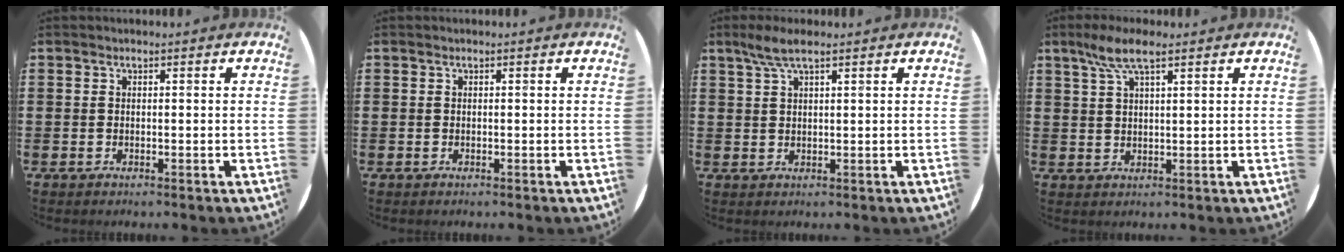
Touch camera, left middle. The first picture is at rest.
{"total": 0.0}
{"total": 3.5, "force": [2.4, 0.6, 2.5], "torque": [-0.054, 0.005, 0.042]}
{"total": 5.6, "force": [3.5, 1.4, 4.1], "torque": [-0.089, 0.008, 0.062]}